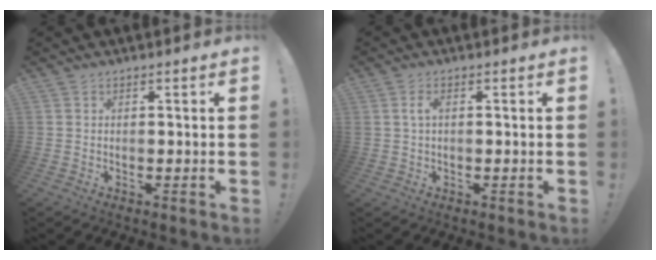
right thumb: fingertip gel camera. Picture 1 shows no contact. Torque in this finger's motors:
{"motor_torque": [0.05, 0.03, -0.06, 0.08, 0.01]}